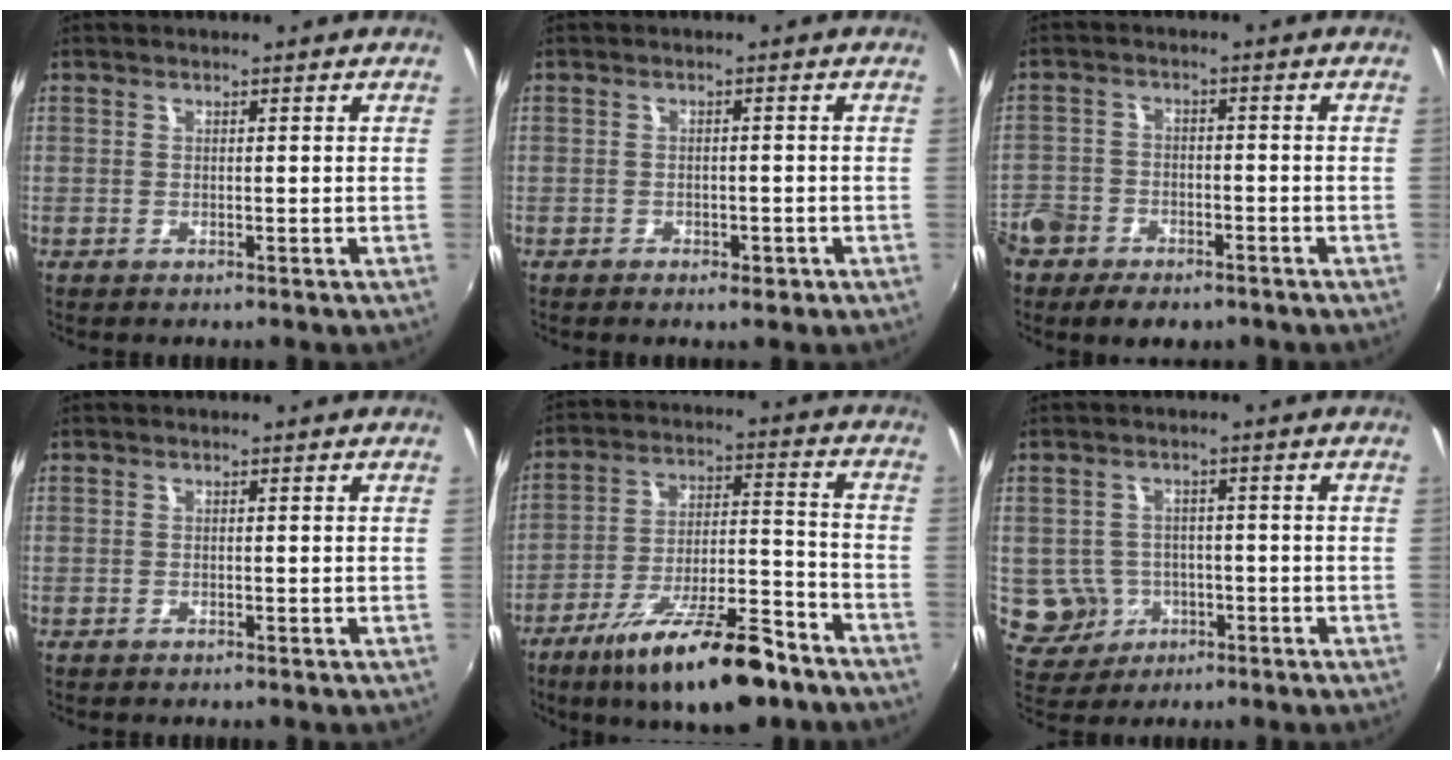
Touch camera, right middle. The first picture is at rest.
{"total": 3.0, "force": [-1.8, 1.7, 1.6], "torque": [-0.033, -0.007, -0.024]}
{"total": 10.9, "force": [-6.9, 7.3, 4.3], "torque": [-0.129, -0.002, -0.120]}
{"total": 0.0}
{"total": 19.2, "force": [-13.5, 5.0, 12.7], "torque": [-0.224, -0.020, -0.212]}
{"total": 6.6, "force": [-1.8, 6.1, 1.5], "torque": [-0.049, 0.008, -0.013]}